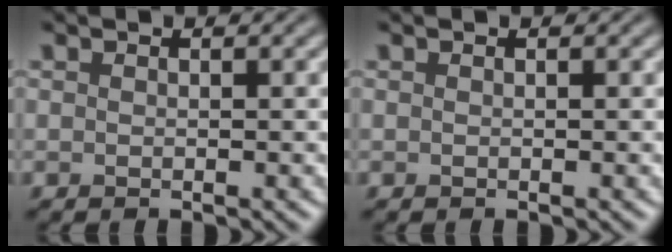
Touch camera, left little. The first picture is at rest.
{"total": 0.0}